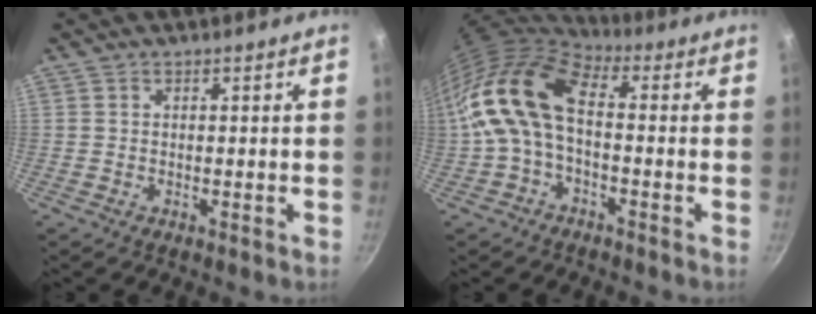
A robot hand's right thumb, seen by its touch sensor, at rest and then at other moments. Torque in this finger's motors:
{"motor_torque": [1.22, 3.49, 0.20, 0.13, 0.77]}